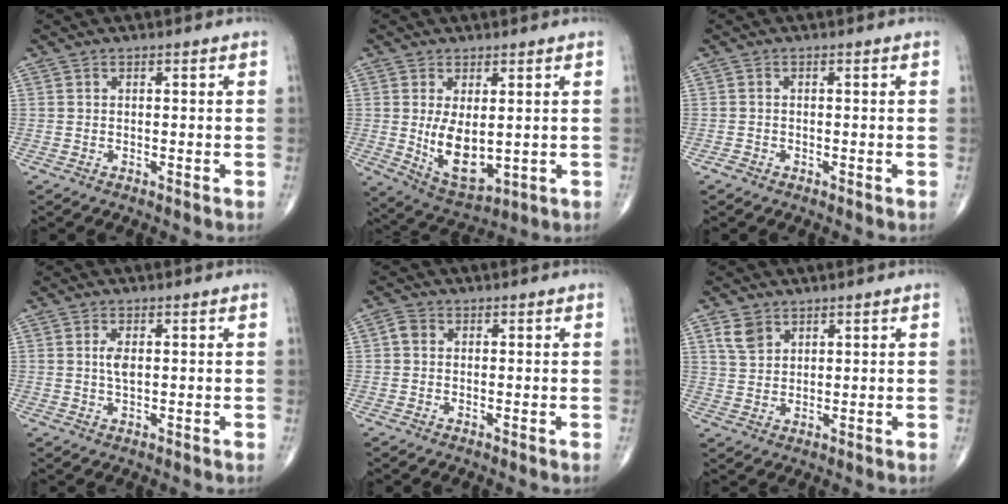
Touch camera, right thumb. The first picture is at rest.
{"total": 9.5, "force": [0.3, 4.9, 8.2], "torque": [-0.127, -0.023, 0.027]}
{"total": 0.9, "force": [-0.6, 0.6, 0.2], "torque": [-0.001, 0.002, -0.014]}
{"total": 2.6, "force": [0.4, 1.2, 2.3], "torque": [-0.042, -0.003, 0.008]}
{"total": 1.8, "force": [0.2, 1.5, 1.0], "torque": [-0.014, 0.006, 0.001]}
{"total": 4.4, "force": [2.6, 3.0, 1.9], "torque": [-0.025, -0.010, 0.057]}